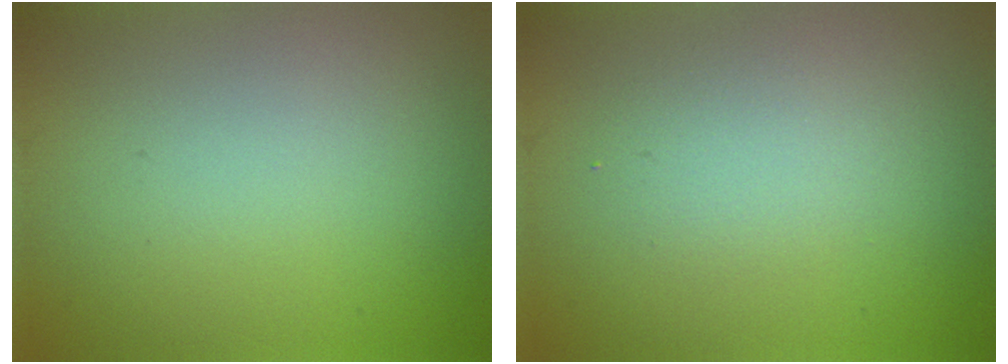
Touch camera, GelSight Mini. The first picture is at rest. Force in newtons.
{"total": 1.9, "press": 1.9, "slide": 0.1}